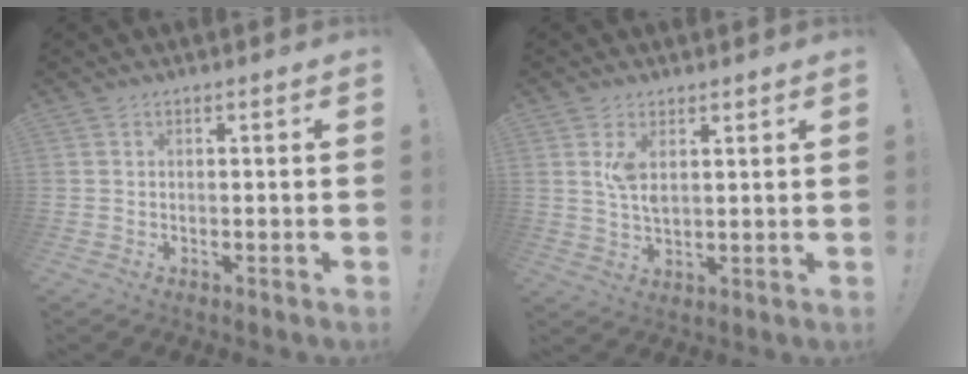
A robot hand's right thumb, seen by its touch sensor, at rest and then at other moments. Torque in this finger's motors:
{"motor_torque": [0.68, 0.69, 0.07, -0.06, 0.01]}